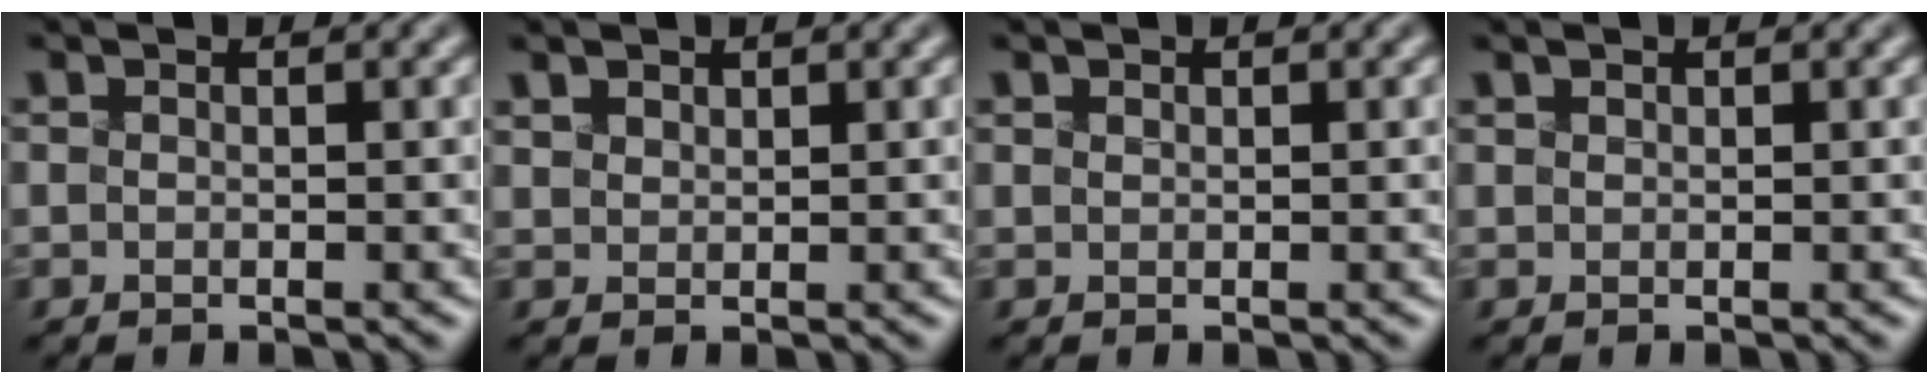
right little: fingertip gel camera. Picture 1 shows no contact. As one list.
[{"total": 2.5, "force": [1.6, 1.6, 1.1], "torque": [-0.045, 0.010, 0.041]}, {"total": 0.9, "force": [0.6, 0.6, 0.3], "torque": [-0.017, 0.007, 0.017]}, {"total": 1.4, "force": [0.9, 0.8, 0.6], "torque": [-0.028, 0.011, 0.020]}]